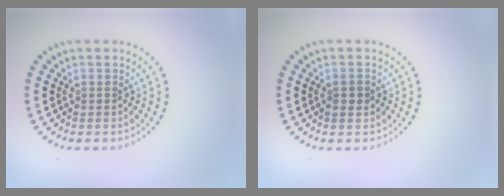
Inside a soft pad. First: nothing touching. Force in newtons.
{"total": 1.2, "press": 1.2, "slide": 0.2}